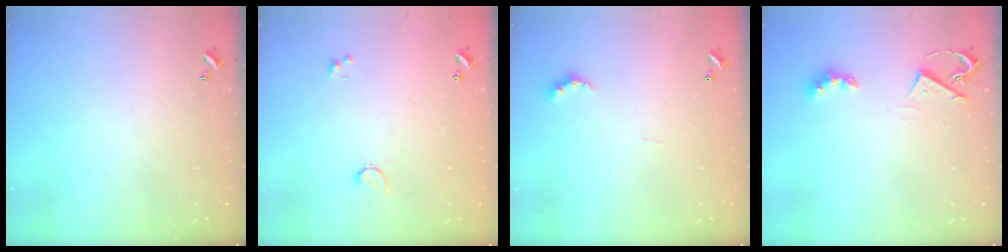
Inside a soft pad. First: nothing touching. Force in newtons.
{"total": 0.6, "press": 0.4, "slide": 0.5}
{"total": 4.3, "press": 4.3, "slide": 0.7}
{"total": 4.6, "press": 4.5, "slide": 0.6}